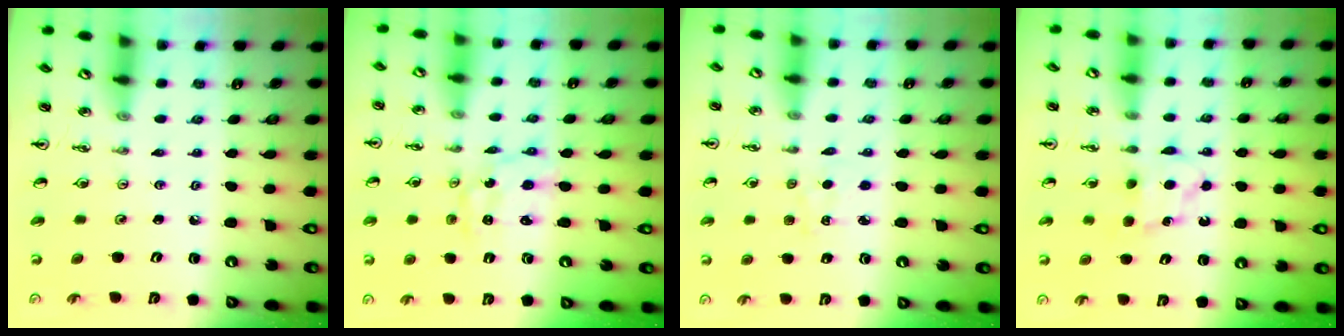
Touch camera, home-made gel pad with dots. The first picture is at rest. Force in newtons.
{"total": 2.7, "press": 2.7, "slide": 0.3}
{"total": 3.5, "press": 3.5, "slide": 0.4}
{"total": 6.4, "press": 6.3, "slide": 0.6}